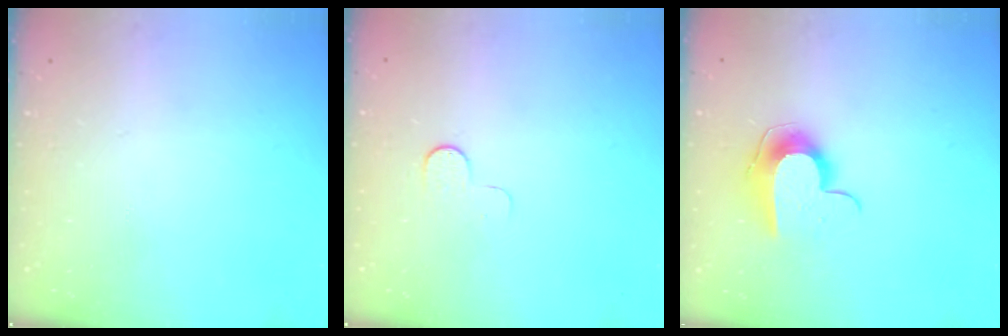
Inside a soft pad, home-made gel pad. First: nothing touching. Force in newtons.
{"total": 4.9, "press": 4.8, "slide": 0.5}
{"total": 9.6, "press": 9.6, "slide": 0.7}